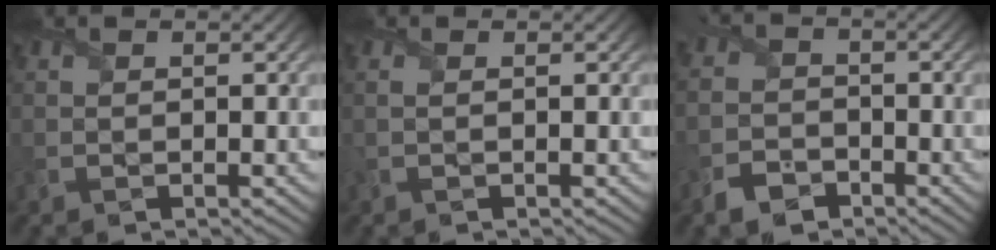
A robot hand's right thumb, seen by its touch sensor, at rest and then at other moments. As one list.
[{"total": 1.0, "force": [0.0, 0.3, 0.9], "torque": [-0.019, 0.003, 0.002]}, {"total": 3.6, "force": [-2.5, 2.3, 1.1], "torque": [-0.029, -0.002, -0.062]}]